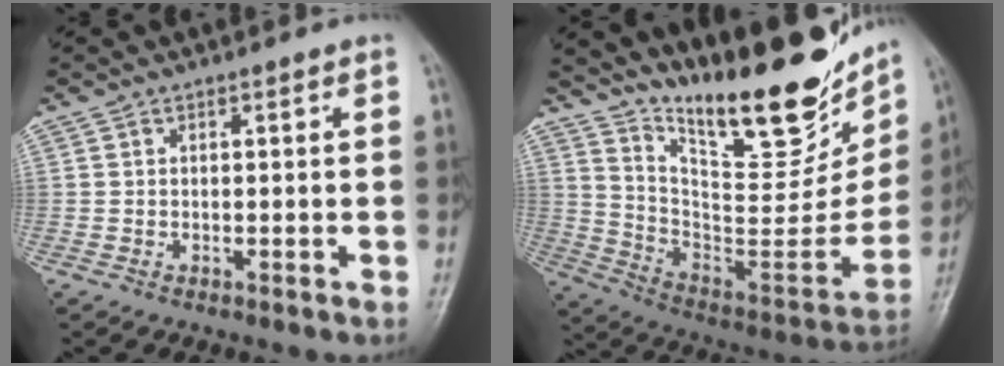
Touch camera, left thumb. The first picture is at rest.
{"total": 28.5, "force": [20.1, 8.8, 18.2], "torque": [-0.239, -0.109, 0.318]}